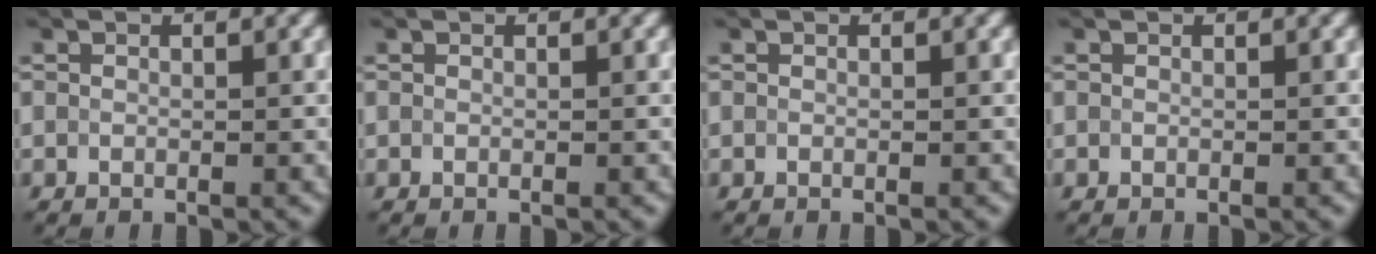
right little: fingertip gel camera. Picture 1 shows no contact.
{"total": 0.0}
{"total": 0.0}
{"total": 0.0}